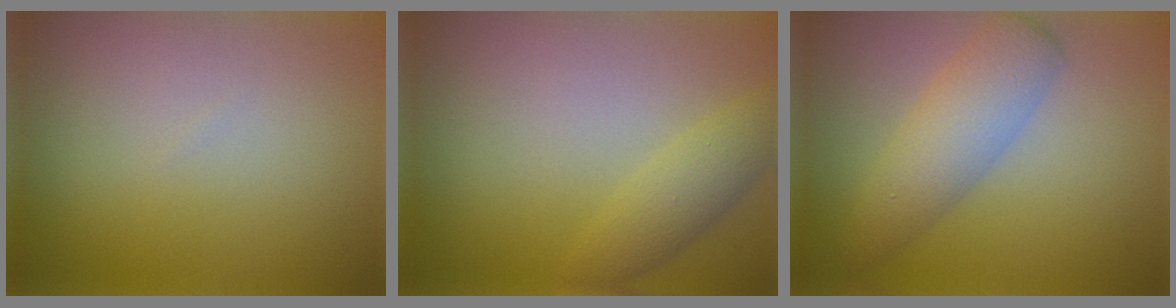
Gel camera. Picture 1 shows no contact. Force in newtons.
{"total": 2.7, "press": 2.7, "slide": 0.1}
{"total": 4.5, "press": 4.5, "slide": 0.1}